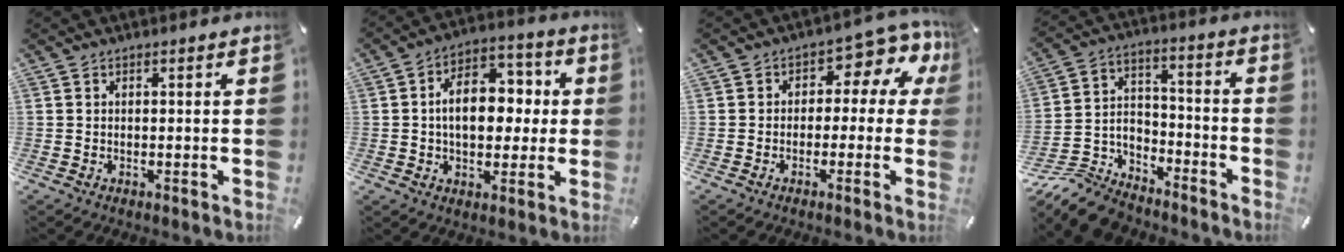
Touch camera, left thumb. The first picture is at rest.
{"total": 12.9, "force": [0.4, 9.0, 9.3], "torque": [-0.135, 0.007, 0.008]}
{"total": 8.5, "force": [2.6, 5.0, 6.3], "torque": [-0.083, -0.022, 0.044]}
{"total": 12.4, "force": [-10.7, 5.6, 3.0], "torque": [-0.053, 0.050, -0.203]}